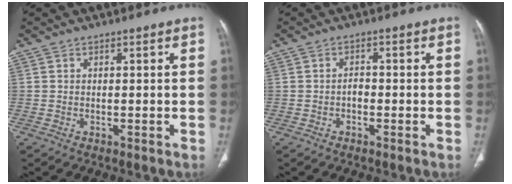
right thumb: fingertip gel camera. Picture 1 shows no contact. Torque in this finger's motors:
{"motor_torque": [0.62, 0.36, 0.14, -0.58, 0.06]}